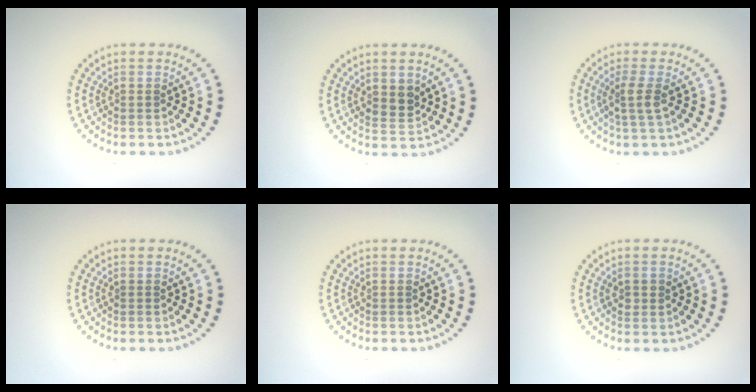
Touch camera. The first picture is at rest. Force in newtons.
{"total": 1.9, "press": 1.8, "slide": 0.6}
{"total": 1.9, "press": 1.4, "slide": 1.2}
{"total": 0.0}
{"total": 0.0}
{"total": 1.0, "press": 1.0, "slide": 0.1}